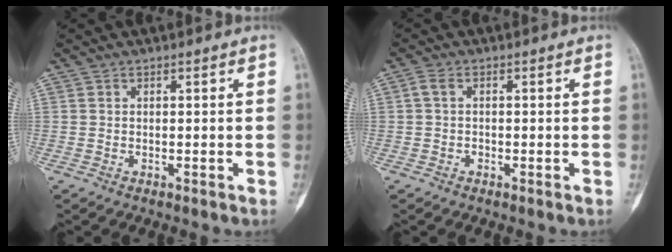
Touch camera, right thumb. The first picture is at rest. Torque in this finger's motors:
{"motor_torque": [-0.03, -0.04, 0.24, 0.10, 0.02]}